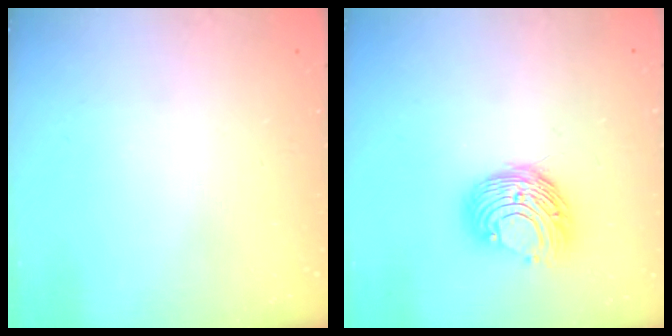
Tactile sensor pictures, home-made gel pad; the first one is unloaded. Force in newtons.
{"total": 10.6, "press": 10.6, "slide": 0.5}